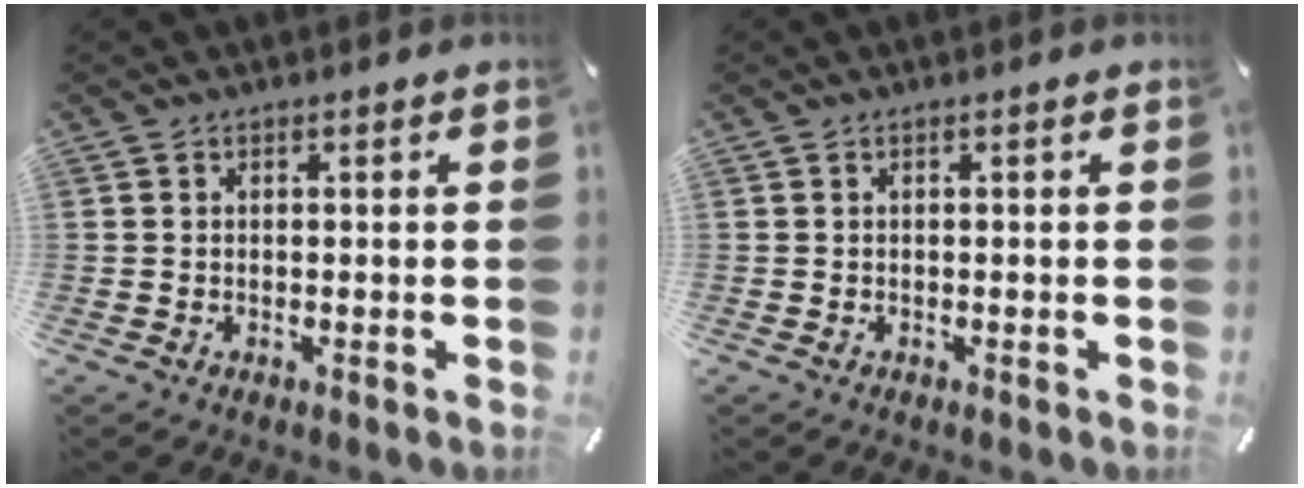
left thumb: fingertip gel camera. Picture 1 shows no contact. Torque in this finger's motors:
{"motor_torque": [0.00, 0.00, -0.01, -0.01, 0.00]}